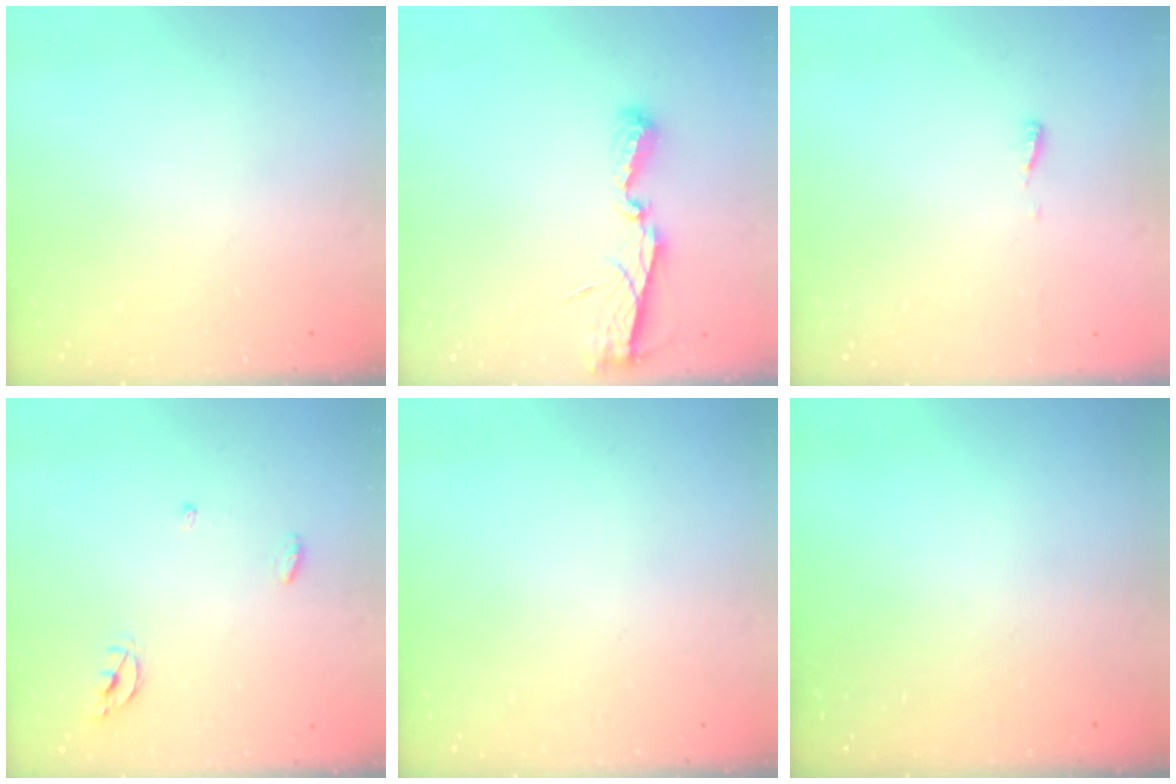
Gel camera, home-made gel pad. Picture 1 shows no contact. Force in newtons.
{"total": 6.2, "press": 6.2, "slide": 0.2}
{"total": 3.7, "press": 3.7, "slide": 0.4}
{"total": 4.2, "press": 4.2, "slide": 0.3}
{"total": 0.0}
{"total": 0.0}